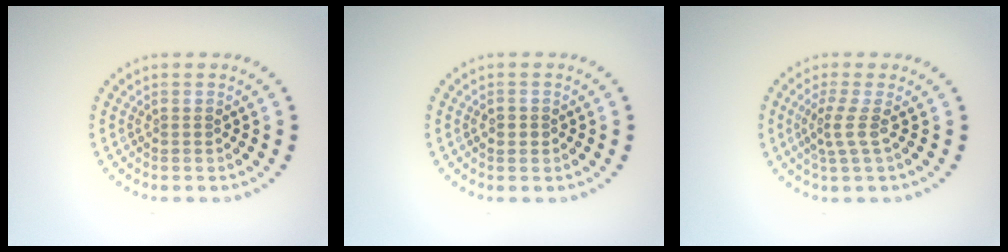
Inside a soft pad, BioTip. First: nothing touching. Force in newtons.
{"total": 0.9, "press": 0.8, "slide": 0.3}
{"total": 2.0, "press": 1.4, "slide": 1.5}